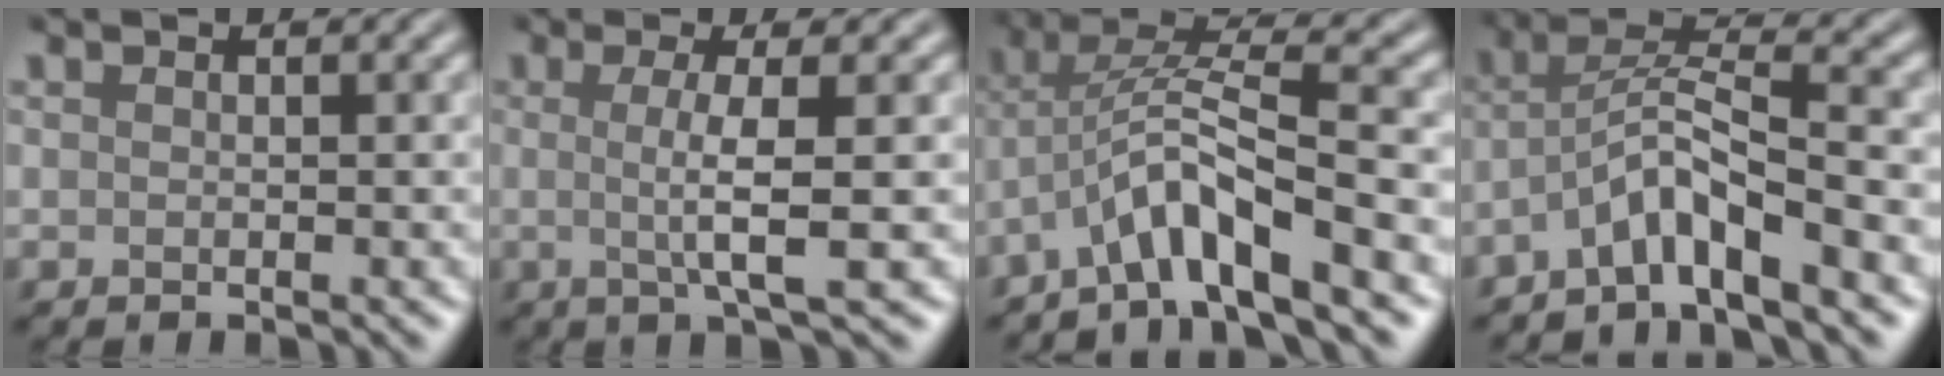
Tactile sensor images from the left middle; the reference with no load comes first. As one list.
[{"total": 4.2, "force": [0.0, 0.8, 4.1], "torque": [-0.069, -0.005, -0.004]}, {"total": 6.3, "force": [-3.4, 1.2, 5.2], "torque": [-0.092, 0.014, -0.069]}, {"total": 5.0, "force": [-3.1, 0.6, 3.9], "torque": [-0.070, 0.011, -0.069]}]